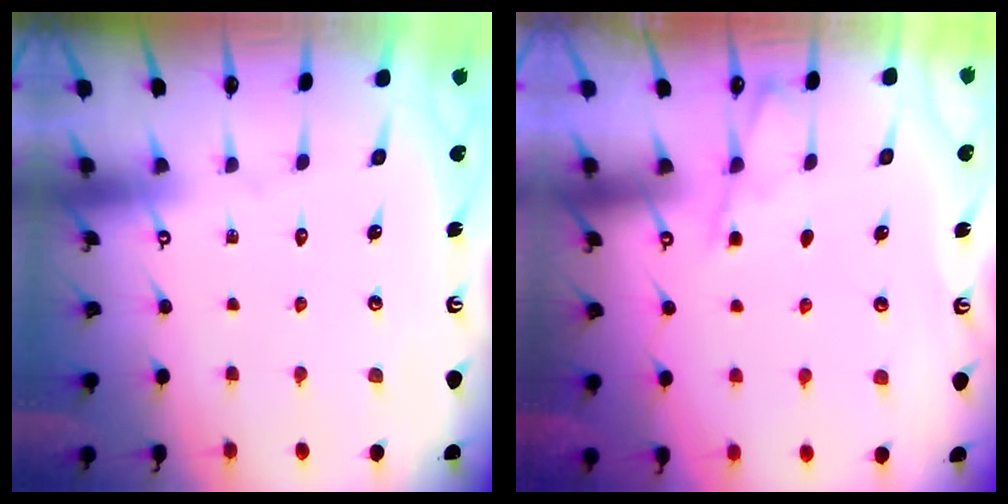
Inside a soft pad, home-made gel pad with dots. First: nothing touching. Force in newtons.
{"total": 3.5, "press": 3.5, "slide": 0.7}